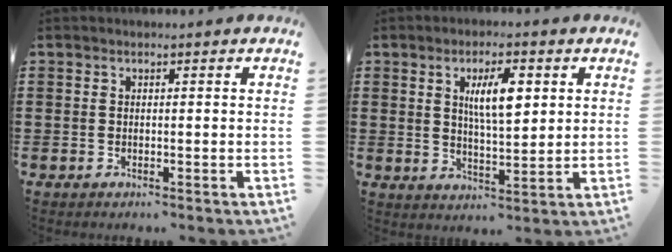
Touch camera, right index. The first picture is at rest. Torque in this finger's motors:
{"motor_torque": [0.78, -0.30, 0.68, 0.09]}